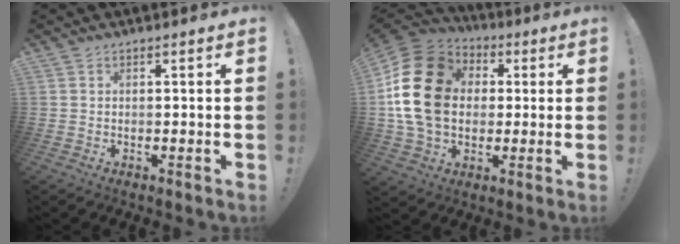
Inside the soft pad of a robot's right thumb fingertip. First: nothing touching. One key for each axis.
{"total": 22.8, "fx": 2.4, "fy": 17.1, "fz": 14.9, "tx": -0.263, "ty": 0.006, "tz": 0.054}